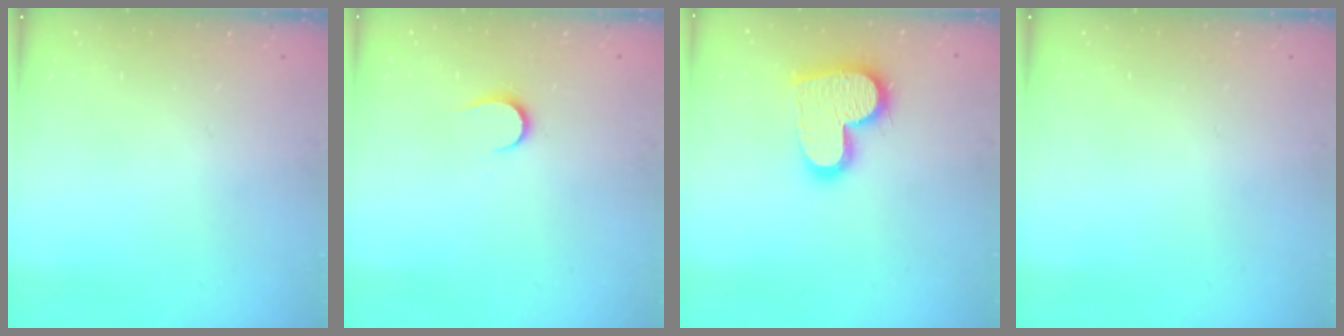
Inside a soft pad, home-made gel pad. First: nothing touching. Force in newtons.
{"total": 6.3, "press": 6.3, "slide": 0.5}
{"total": 16.2, "press": 16.2, "slide": 1.2}
{"total": 0.0}